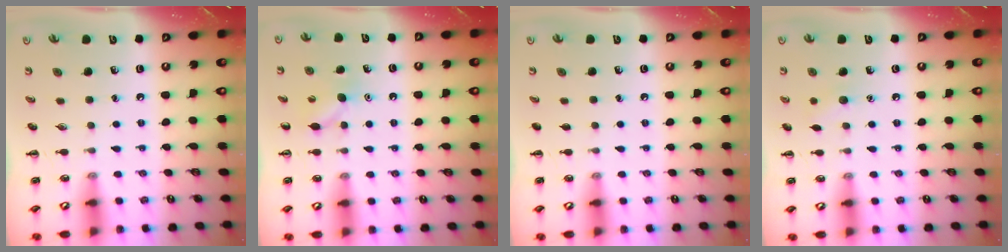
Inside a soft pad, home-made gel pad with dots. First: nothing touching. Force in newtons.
{"total": 5.5, "press": 5.3, "slide": 1.3}
{"total": 0.0}
{"total": 5.4, "press": 5.2, "slide": 1.4}